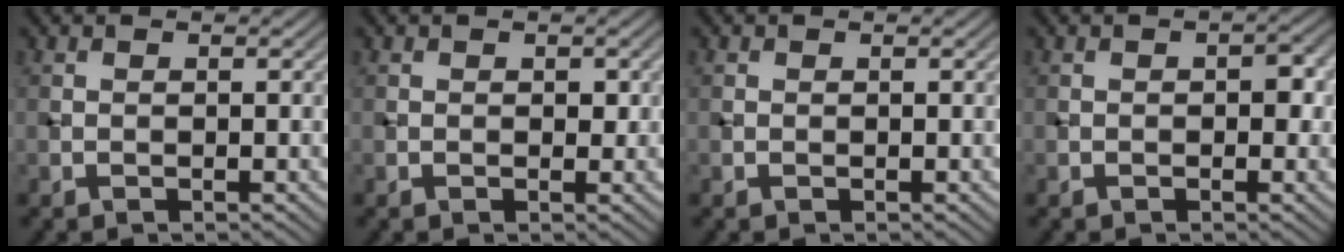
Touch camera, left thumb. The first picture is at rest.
{"total": 0.9, "force": [0.2, 0.6, 0.6], "torque": [-0.006, -0.005, 0.003]}
{"total": 0.0}
{"total": 2.0, "force": [-0.1, 1.2, 1.6], "torque": [-0.019, -0.003, -0.002]}